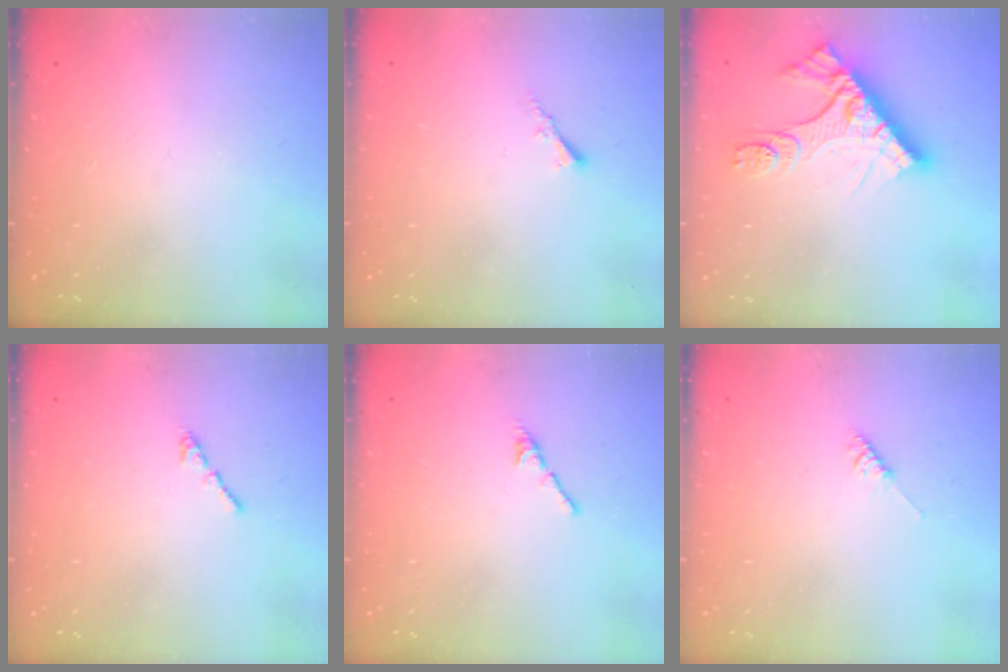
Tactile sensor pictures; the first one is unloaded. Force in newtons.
{"total": 1.7, "press": 1.6, "slide": 0.4}
{"total": 14.3, "press": 14.3, "slide": 1.2}
{"total": 0.7, "press": 0.6, "slide": 0.4}
{"total": 2.7, "press": 2.6, "slide": 0.8}
{"total": 3.5, "press": 3.5, "slide": 0.7}